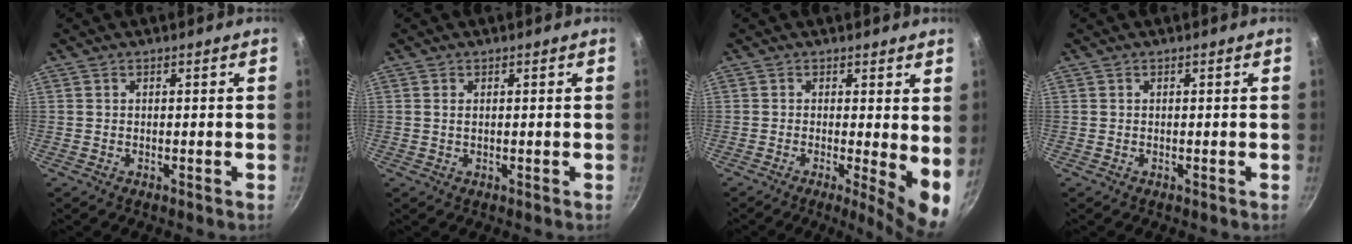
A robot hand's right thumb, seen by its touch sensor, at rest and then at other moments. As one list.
[{"total": 1.0, "force": [0.3, 0.5, 0.8], "torque": [-0.015, 0.001, 0.004]}, {"total": 7.2, "force": [0.0, 1.7, 7.0], "torque": [-0.092, -0.020, -0.001]}, {"total": 0.0}]